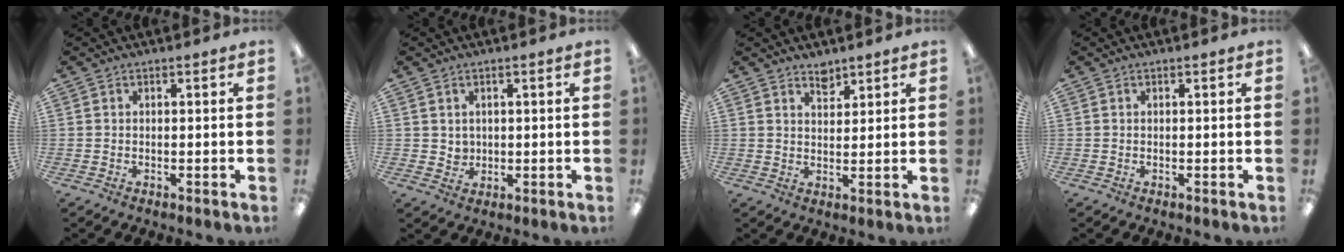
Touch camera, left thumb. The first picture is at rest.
{"total": 2.6, "force": [1.3, 2.2, 0.1], "torque": [-0.002, -0.004, 0.022]}
{"total": 3.4, "force": [3.0, 1.3, 0.7], "torque": [0.005, -0.024, 0.053]}
{"total": 0.0}